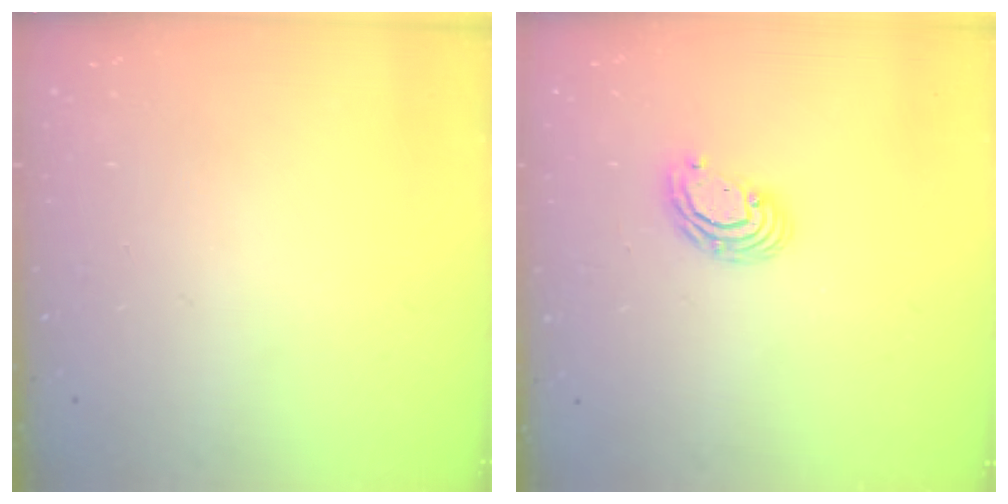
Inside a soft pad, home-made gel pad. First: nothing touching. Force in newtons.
{"total": 6.7, "press": 6.7, "slide": 0.6}